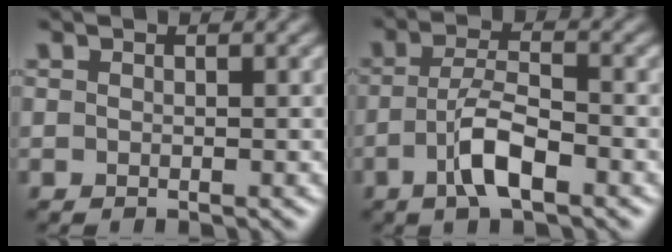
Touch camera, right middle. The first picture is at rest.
{"total": 4.3, "force": [-2.0, 1.2, 3.6], "torque": [-0.073, 0.007, -0.040]}